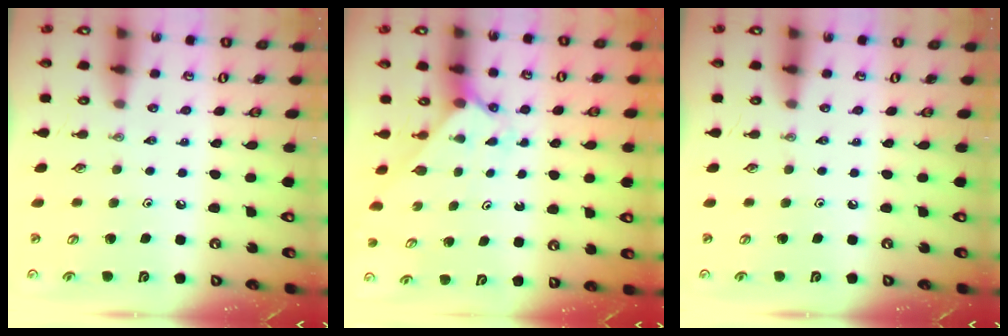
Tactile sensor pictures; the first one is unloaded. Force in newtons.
{"total": 2.1, "press": 2.1, "slide": 0.3}
{"total": 0.0}